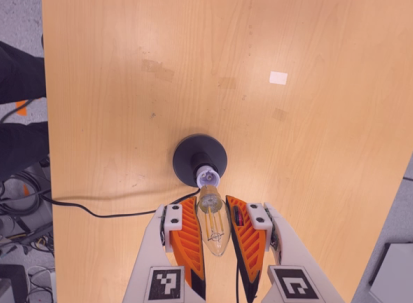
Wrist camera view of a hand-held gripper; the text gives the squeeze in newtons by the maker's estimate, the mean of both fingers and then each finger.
{"total": 20.6, "left": 22.4, "right": 18.7}